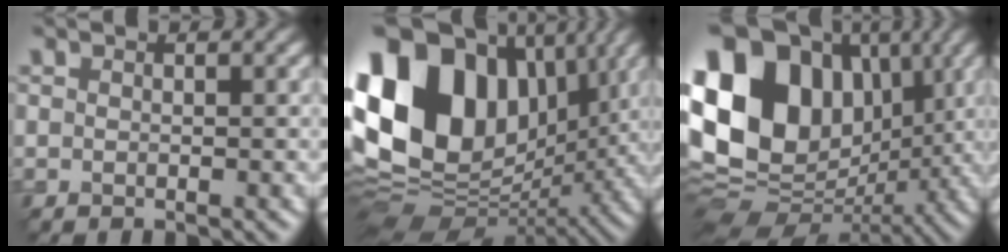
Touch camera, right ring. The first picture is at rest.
{"total": 19.3, "force": [4.4, 13.7, 12.8], "torque": [-0.274, 0.027, 0.077]}
{"total": 17.2, "force": [3.3, 12.9, 10.9], "torque": [-0.223, 0.035, 0.041]}